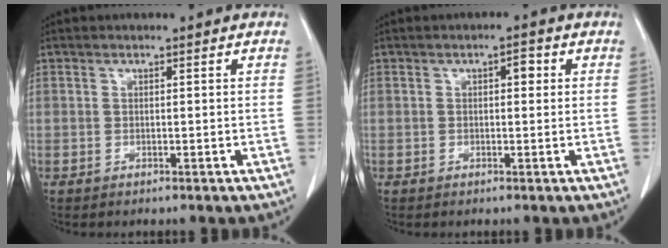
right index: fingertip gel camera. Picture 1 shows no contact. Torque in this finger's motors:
{"motor_torque": [0.02, 0.08, 0.02, 0.00]}